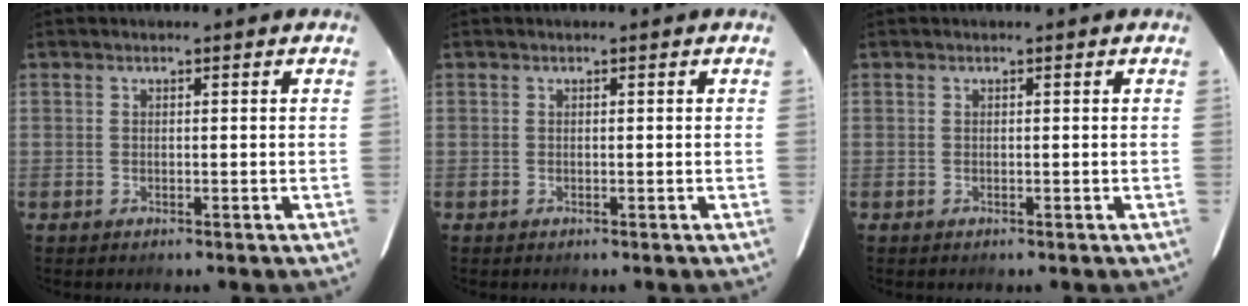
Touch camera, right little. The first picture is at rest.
{"total": 0.0}
{"total": 0.0}